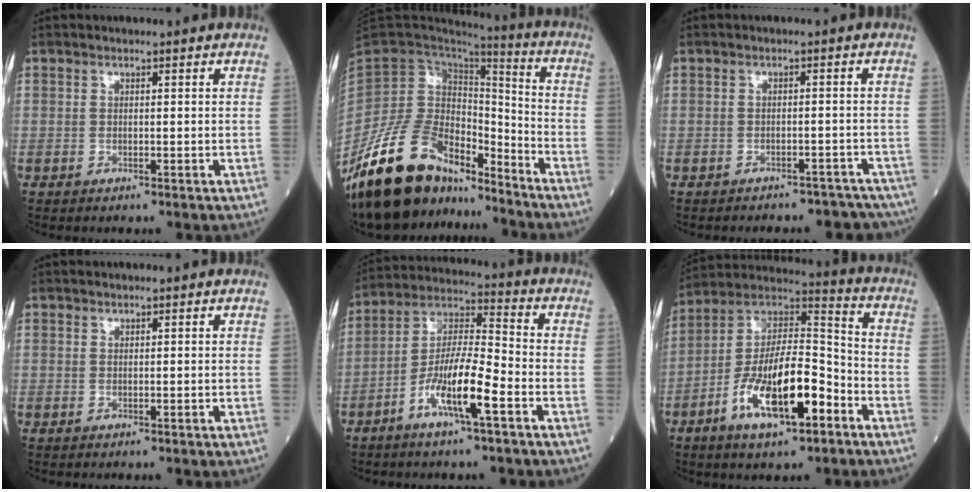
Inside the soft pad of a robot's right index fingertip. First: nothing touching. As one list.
[{"total": 18.8, "force": [-14.7, 7.8, 8.7], "torque": [-0.169, 0.036, -0.263]}, {"total": 9.5, "force": [-8.5, 4.0, 1.6], "torque": [-0.016, 0.009, -0.083]}, {"total": 0.0}, {"total": 11.0, "force": [-4.8, 1.2, 9.8], "torque": [-0.194, 0.001, -0.093]}, {"total": 16.3, "force": [-6.8, 4.8, 14.0], "torque": [-0.267, 0.009, -0.116]}]